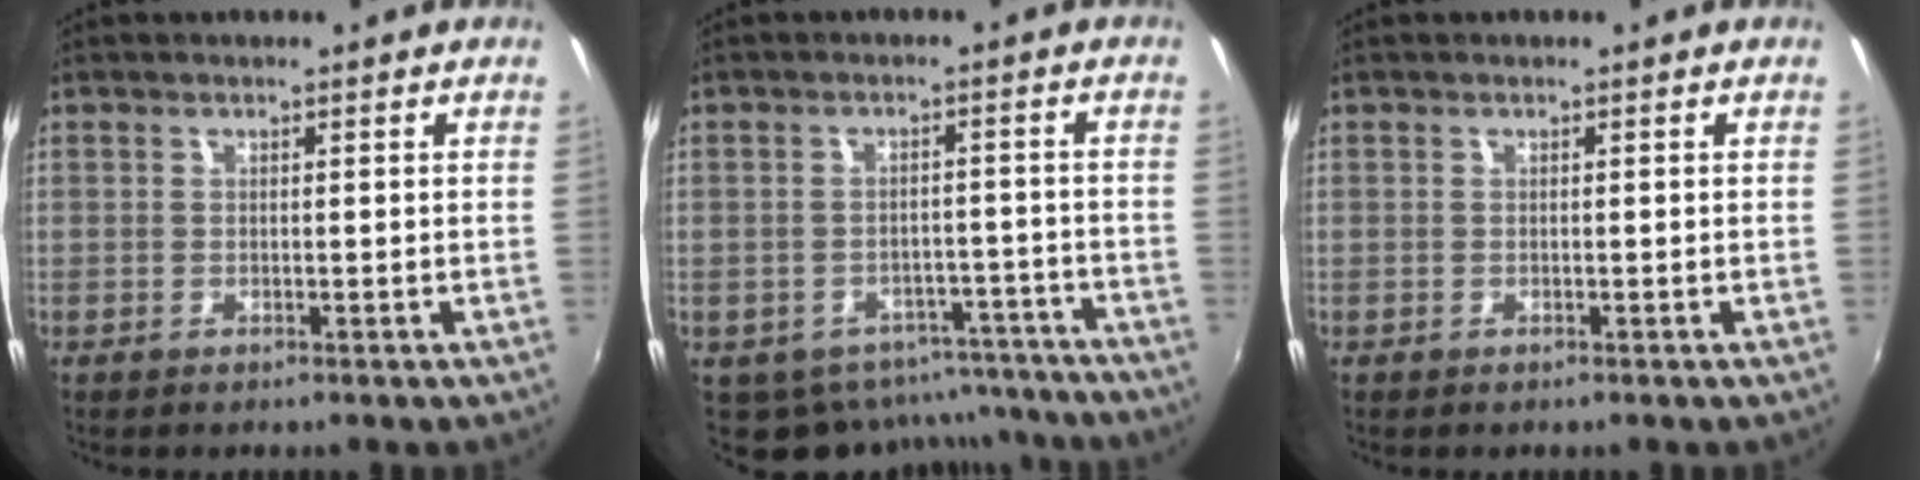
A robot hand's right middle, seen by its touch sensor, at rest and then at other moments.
{"total": 12.6, "force": [-10.2, 6.7, 2.9], "torque": [-0.061, 0.018, -0.113]}
{"total": 0.0}